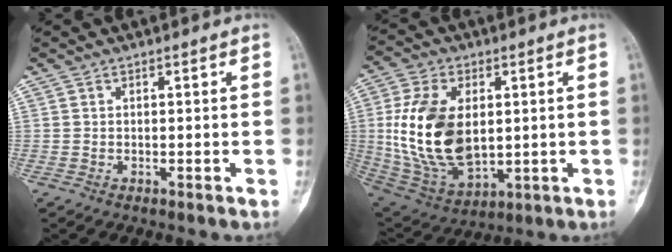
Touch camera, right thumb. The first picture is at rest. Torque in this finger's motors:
{"motor_torque": [2.31, 2.20, 1.32, -1.44, 0.49]}